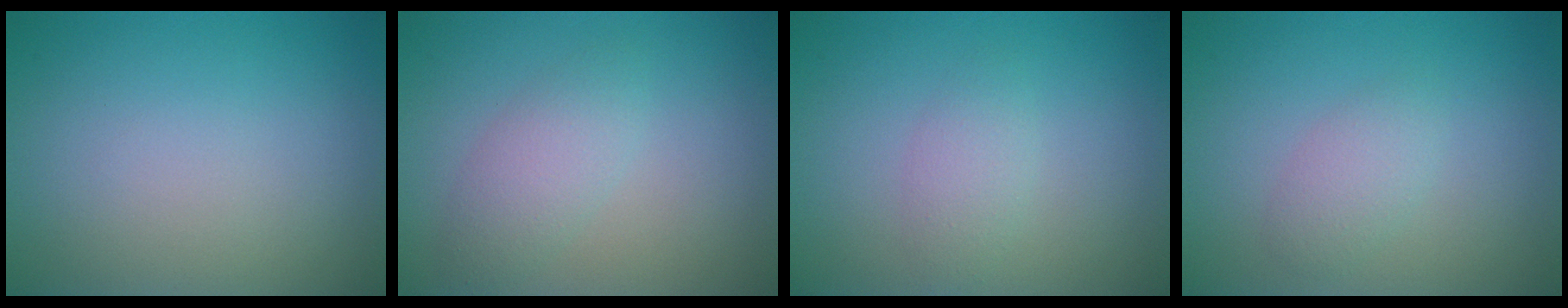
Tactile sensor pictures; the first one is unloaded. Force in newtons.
{"total": 2.4, "press": 2.4, "slide": 0.0}
{"total": 1.7, "press": 1.7, "slide": 0.0}
{"total": 1.8, "press": 1.8, "slide": 0.2}